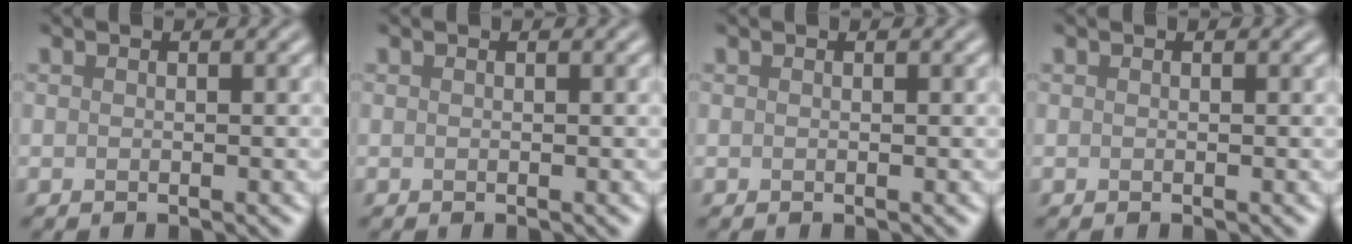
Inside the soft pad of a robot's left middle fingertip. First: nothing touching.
{"total": 0.0}
{"total": 0.0}
{"total": 0.0}